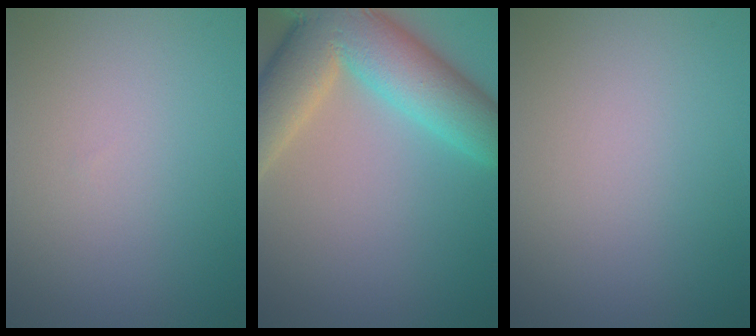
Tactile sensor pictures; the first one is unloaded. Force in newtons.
{"total": 11.9, "press": 11.9, "slide": 0.9}
{"total": 0.0}